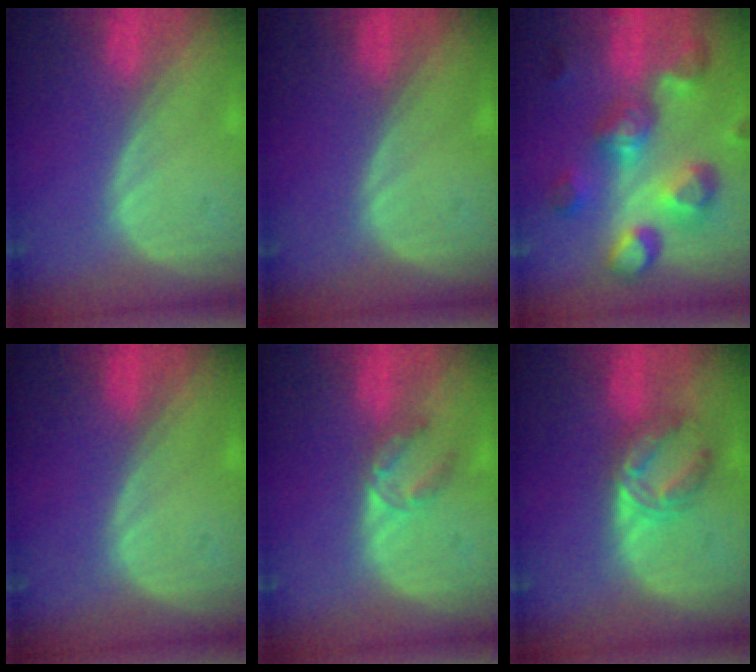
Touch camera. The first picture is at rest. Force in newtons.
{"total": 0.0}
{"total": 11.2, "press": 10.0, "slide": 5.0}
{"total": 0.0}
{"total": 3.4, "press": 3.2, "slide": 1.0}
{"total": 5.5, "press": 5.4, "slide": 1.1}